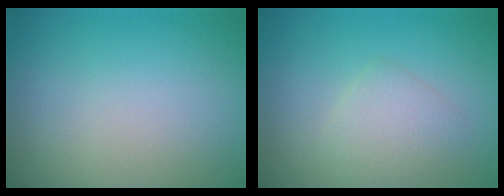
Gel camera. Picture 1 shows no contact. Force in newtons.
{"total": 2.2, "press": 2.2, "slide": 0.1}